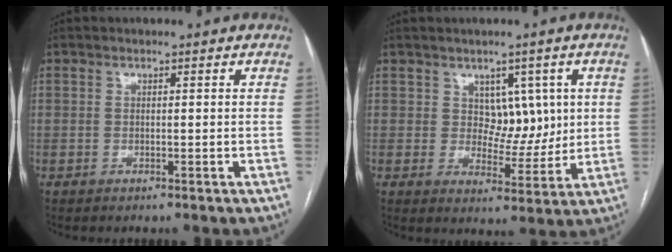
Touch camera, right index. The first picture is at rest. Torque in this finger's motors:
{"motor_torque": [-0.03, 0.05, -0.01, 0.00]}